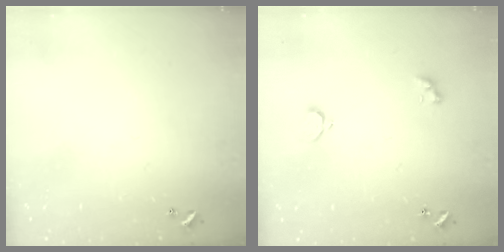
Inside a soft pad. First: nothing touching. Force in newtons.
{"total": 2.1, "press": 2.1, "slide": 0.5}